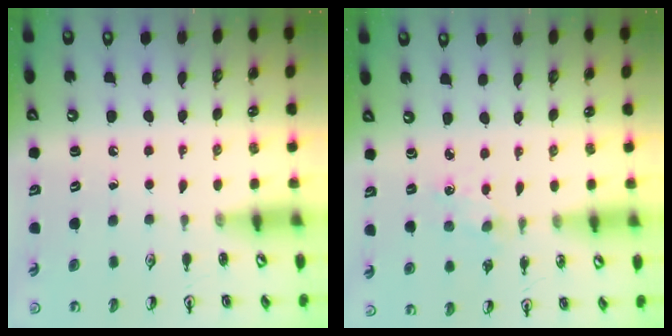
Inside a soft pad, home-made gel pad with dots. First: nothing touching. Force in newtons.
{"total": 2.0, "press": 2.0, "slide": 0.3}